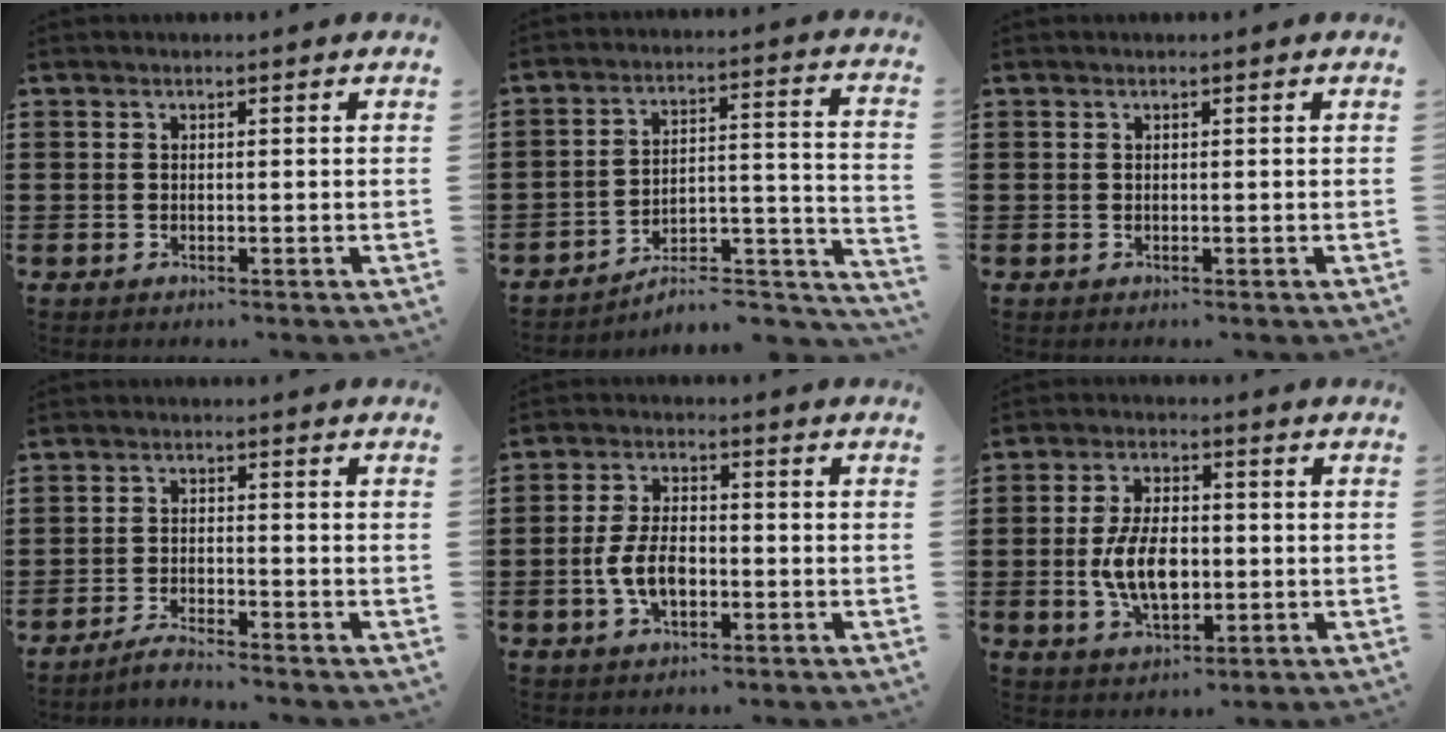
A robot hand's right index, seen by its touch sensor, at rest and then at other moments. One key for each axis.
{"total": 6.0, "fx": -5.5, "fy": 1.5, "fz": 2.1, "tx": -0.028, "ty": 0.004, "tz": -0.108}
{"total": 0.0}
{"total": 2.9, "fx": -2.9, "fy": -0.2, "fz": 0.6, "tx": -0.011, "ty": 0.005, "tz": -0.058}
{"total": 6.2, "fx": -1.6, "fy": 3.3, "fz": 5.0, "tx": -0.114, "ty": 0.001, "tz": -0.034}
{"total": 8.2, "fx": -1.0, "fy": 4.4, "fz": 6.8, "tx": -0.142, "ty": -0.002, "tz": -0.024}